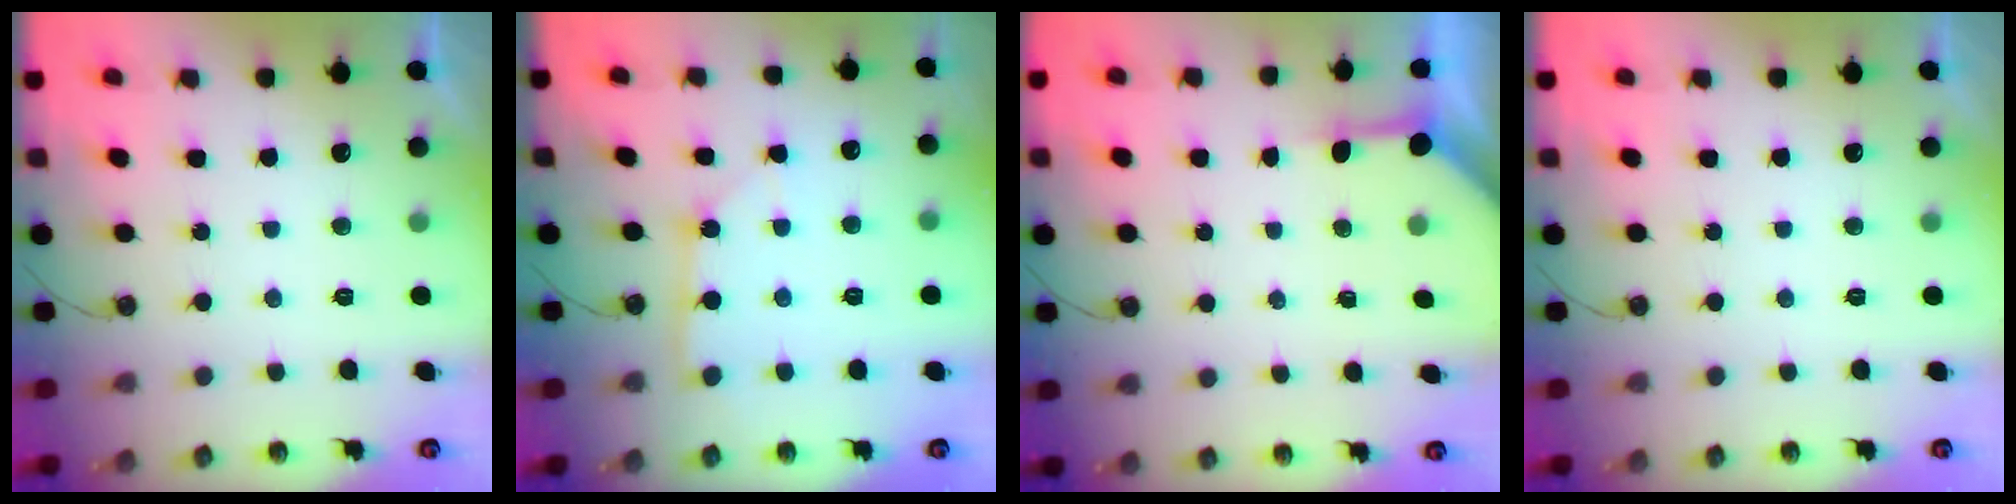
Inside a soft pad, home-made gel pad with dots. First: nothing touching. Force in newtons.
{"total": 2.9, "press": 2.9, "slide": 0.1}
{"total": 3.5, "press": 3.5, "slide": 0.5}
{"total": 0.0}